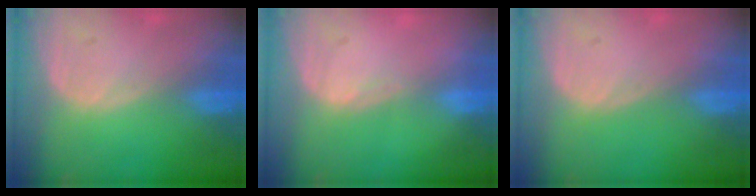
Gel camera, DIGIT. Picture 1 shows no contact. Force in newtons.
{"total": 0.6, "press": 0.5, "slide": 0.4}
{"total": 0.0}